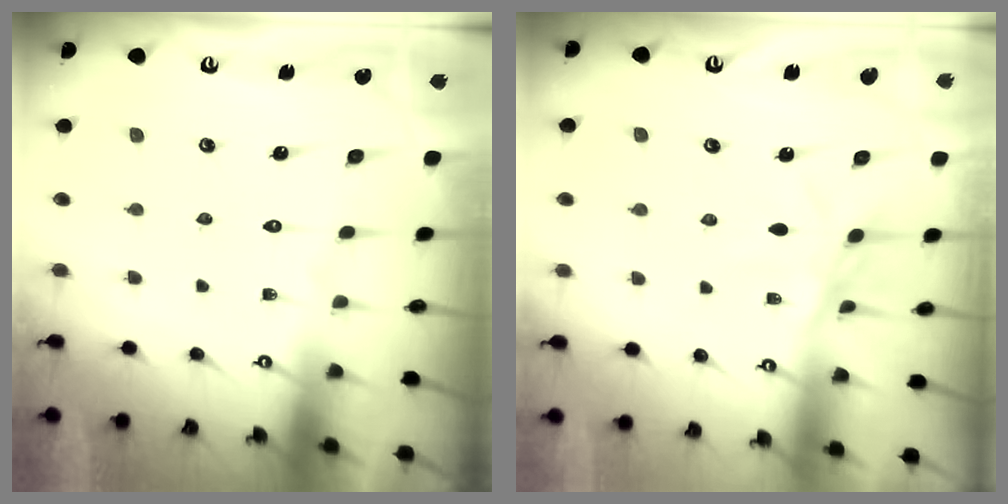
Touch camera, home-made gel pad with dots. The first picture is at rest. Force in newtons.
{"total": 6.8, "press": 6.7, "slide": 0.5}